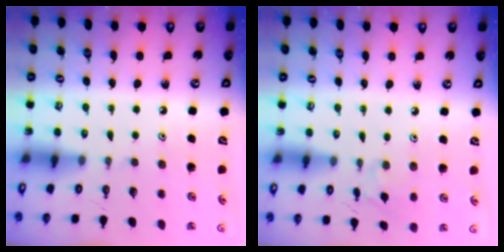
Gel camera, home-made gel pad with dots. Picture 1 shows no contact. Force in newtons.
{"total": 3.4, "press": 3.4, "slide": 0.6}